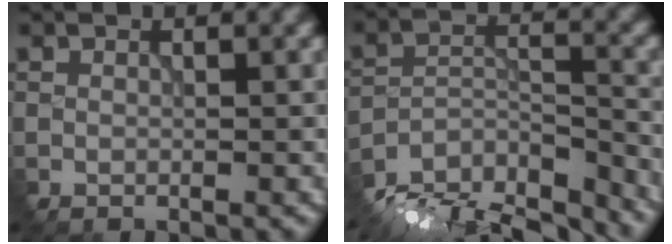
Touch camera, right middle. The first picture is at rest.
{"total": 13.4, "force": [-12.1, 4.2, 3.9], "torque": [-0.067, -0.005, -0.167]}